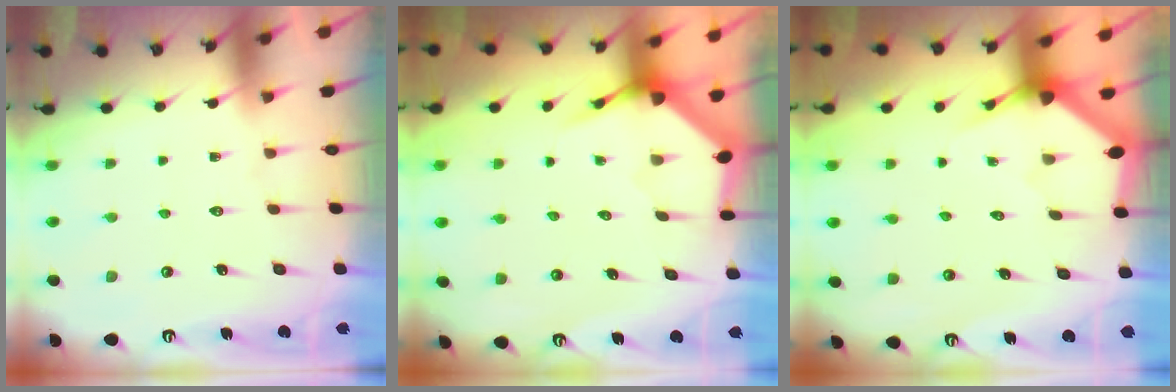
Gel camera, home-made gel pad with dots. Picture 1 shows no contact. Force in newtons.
{"total": 3.9, "press": 3.9, "slide": 0.5}
{"total": 3.4, "press": 3.4, "slide": 0.2}